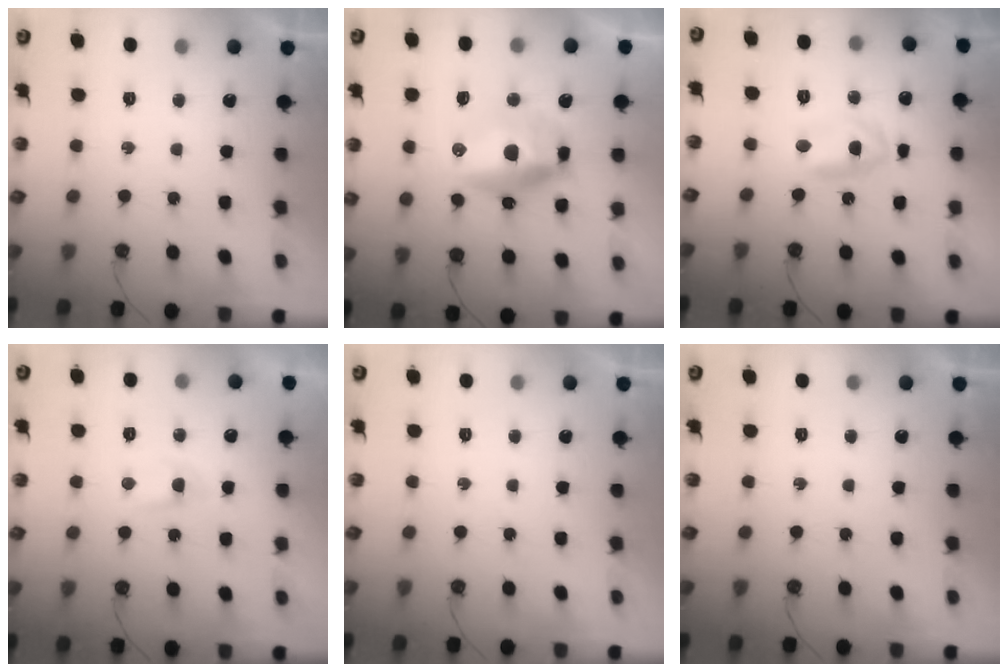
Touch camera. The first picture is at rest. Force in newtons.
{"total": 12.3, "press": 12.1, "slide": 1.8}
{"total": 5.6, "press": 4.2, "slide": 3.7}
{"total": 3.0, "press": 2.9, "slide": 0.3}
{"total": 0.0}
{"total": 0.0}